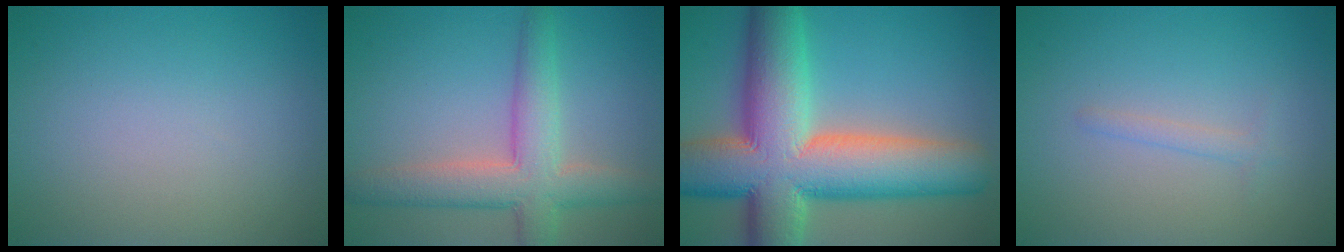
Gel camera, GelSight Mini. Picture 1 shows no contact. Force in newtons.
{"total": 6.1, "press": 6.1, "slide": 0.3}
{"total": 15.7, "press": 15.7, "slide": 1.1}
{"total": 1.0, "press": 1.0, "slide": 0.0}